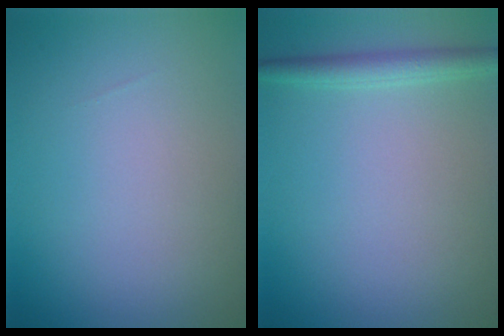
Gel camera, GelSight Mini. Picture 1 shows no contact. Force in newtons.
{"total": 2.0, "press": 2.0, "slide": 0.1}